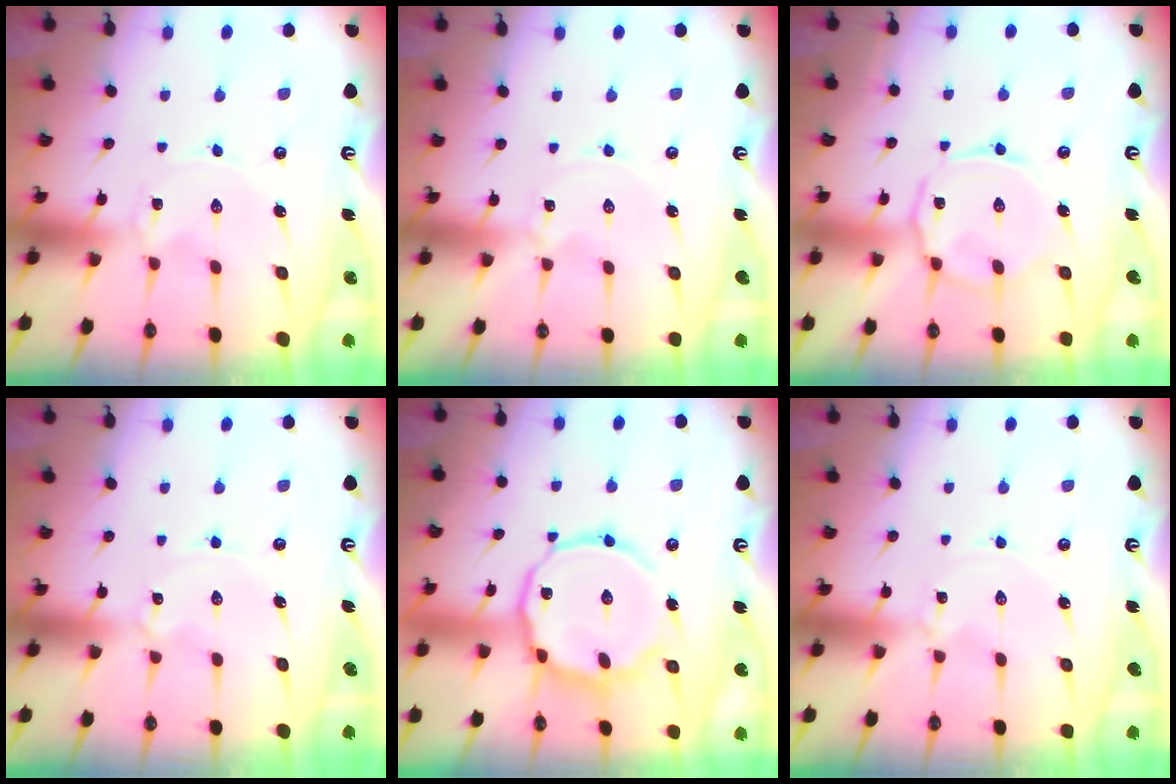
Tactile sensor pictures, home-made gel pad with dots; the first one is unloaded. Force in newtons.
{"total": 0.0}
{"total": 8.1, "press": 8.1, "slide": 0.8}
{"total": 0.8, "press": 0.8, "slide": 0.1}
{"total": 13.8, "press": 13.8, "slide": 1.0}
{"total": 0.6, "press": 0.6, "slide": 0.1}